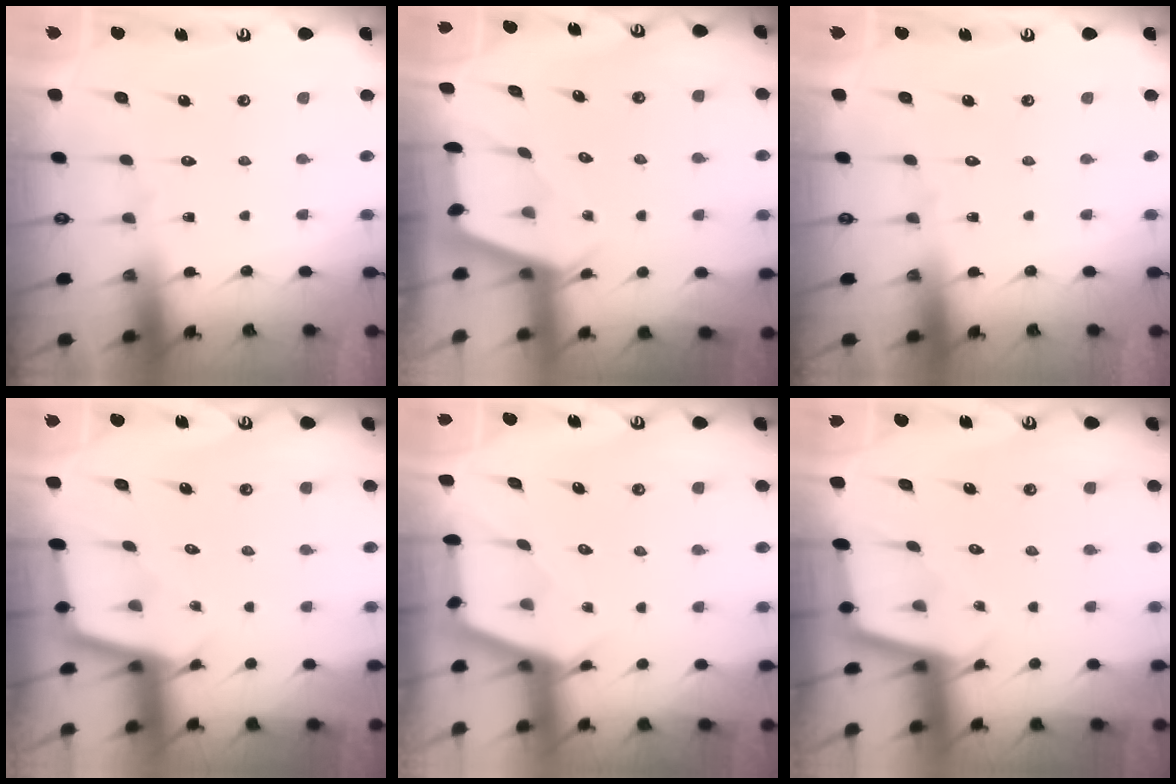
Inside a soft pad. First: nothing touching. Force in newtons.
{"total": 2.4, "press": 2.4, "slide": 0.3}
{"total": 0.0}
{"total": 2.3, "press": 2.3, "slide": 0.2}
{"total": 2.7, "press": 2.7, "slide": 0.4}
{"total": 2.1, "press": 2.1, "slide": 0.2}